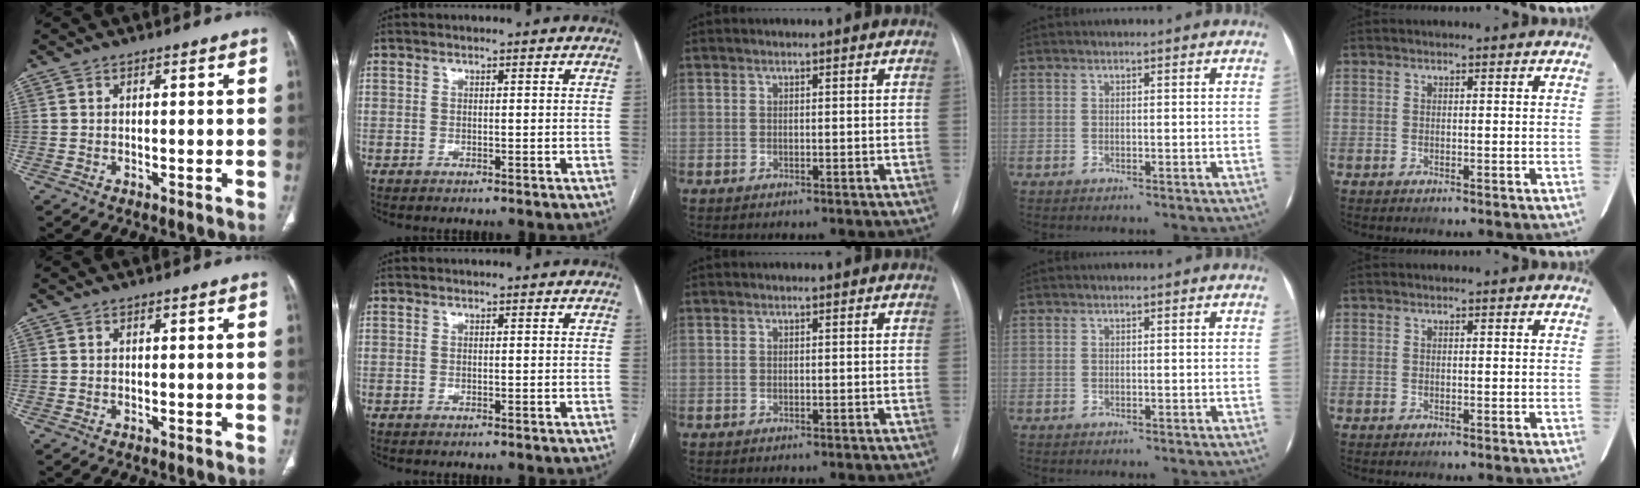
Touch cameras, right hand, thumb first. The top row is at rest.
{}